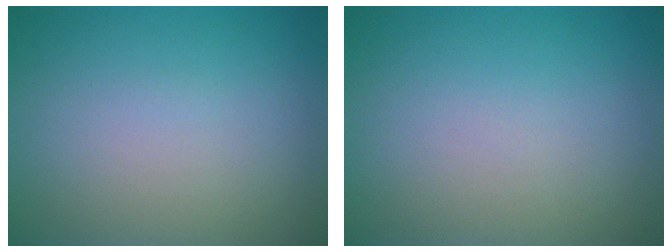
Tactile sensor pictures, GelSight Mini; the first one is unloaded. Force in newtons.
{"total": 0.0}